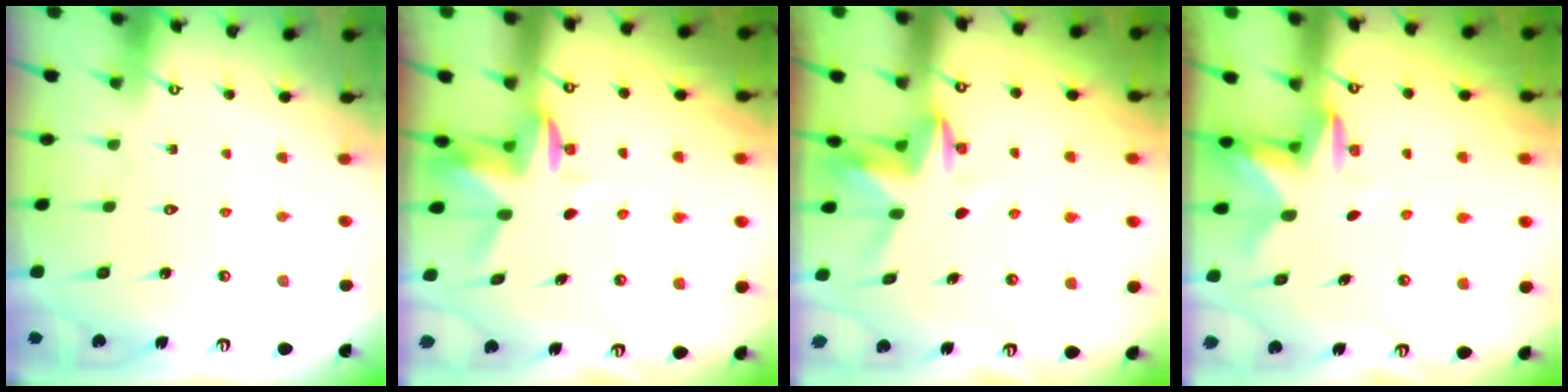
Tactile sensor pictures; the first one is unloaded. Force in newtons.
{"total": 3.1, "press": 3.1, "slide": 0.4}
{"total": 3.9, "press": 3.9, "slide": 0.3}
{"total": 2.7, "press": 2.7, "slide": 0.5}